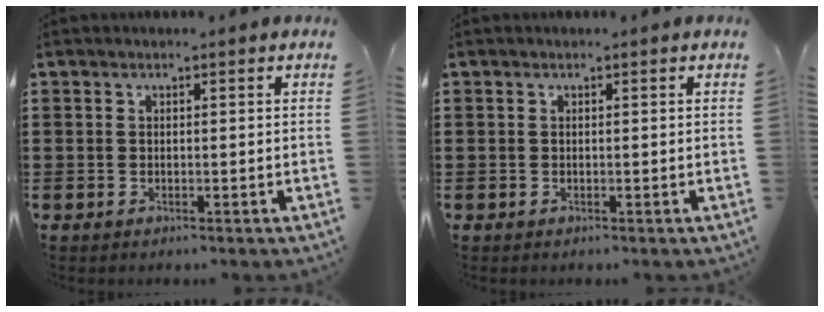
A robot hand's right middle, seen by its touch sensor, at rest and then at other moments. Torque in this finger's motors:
{"motor_torque": [0.00, 0.00, 0.00, -0.01]}